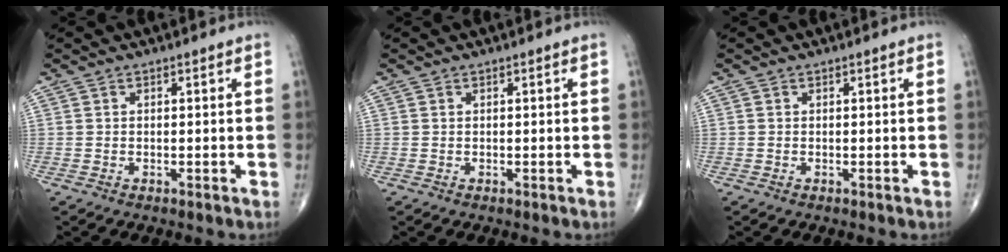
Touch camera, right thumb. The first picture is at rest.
{"total": 0.0}
{"total": 0.0}